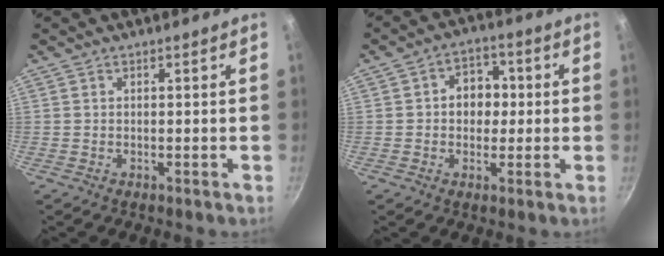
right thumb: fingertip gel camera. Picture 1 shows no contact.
{"total": 7.2, "force": [0.4, 5.8, 4.2], "torque": [-0.019, 0.012, 0.001]}